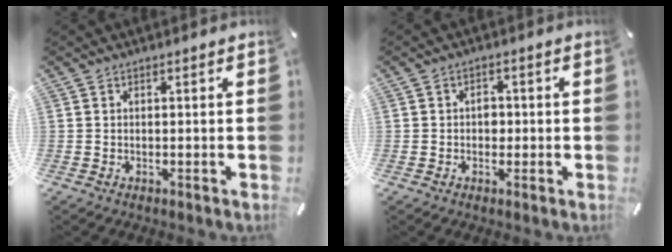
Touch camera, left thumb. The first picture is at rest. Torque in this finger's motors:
{"motor_torque": [0.34, 0.63, 0.08, -0.06, 0.02]}